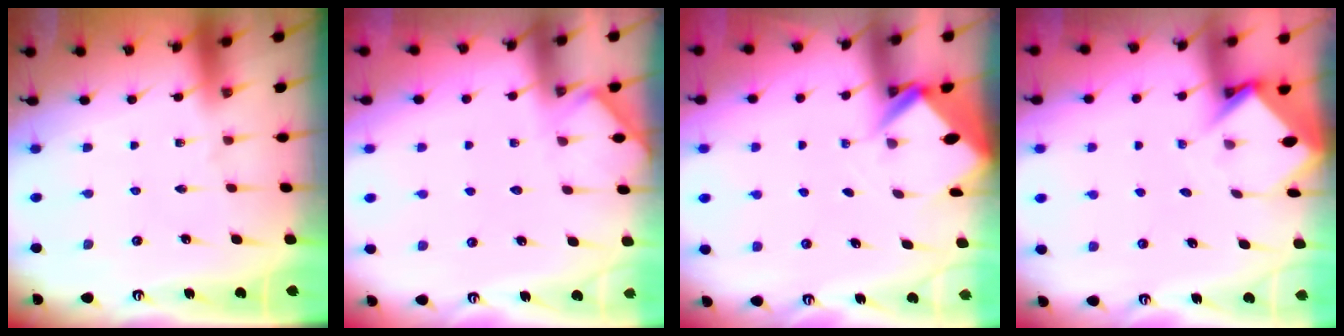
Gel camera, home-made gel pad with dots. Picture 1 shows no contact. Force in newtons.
{"total": 3.5, "press": 3.4, "slide": 0.4}
{"total": 2.8, "press": 2.8, "slide": 0.1}
{"total": 3.3, "press": 3.3, "slide": 0.3}